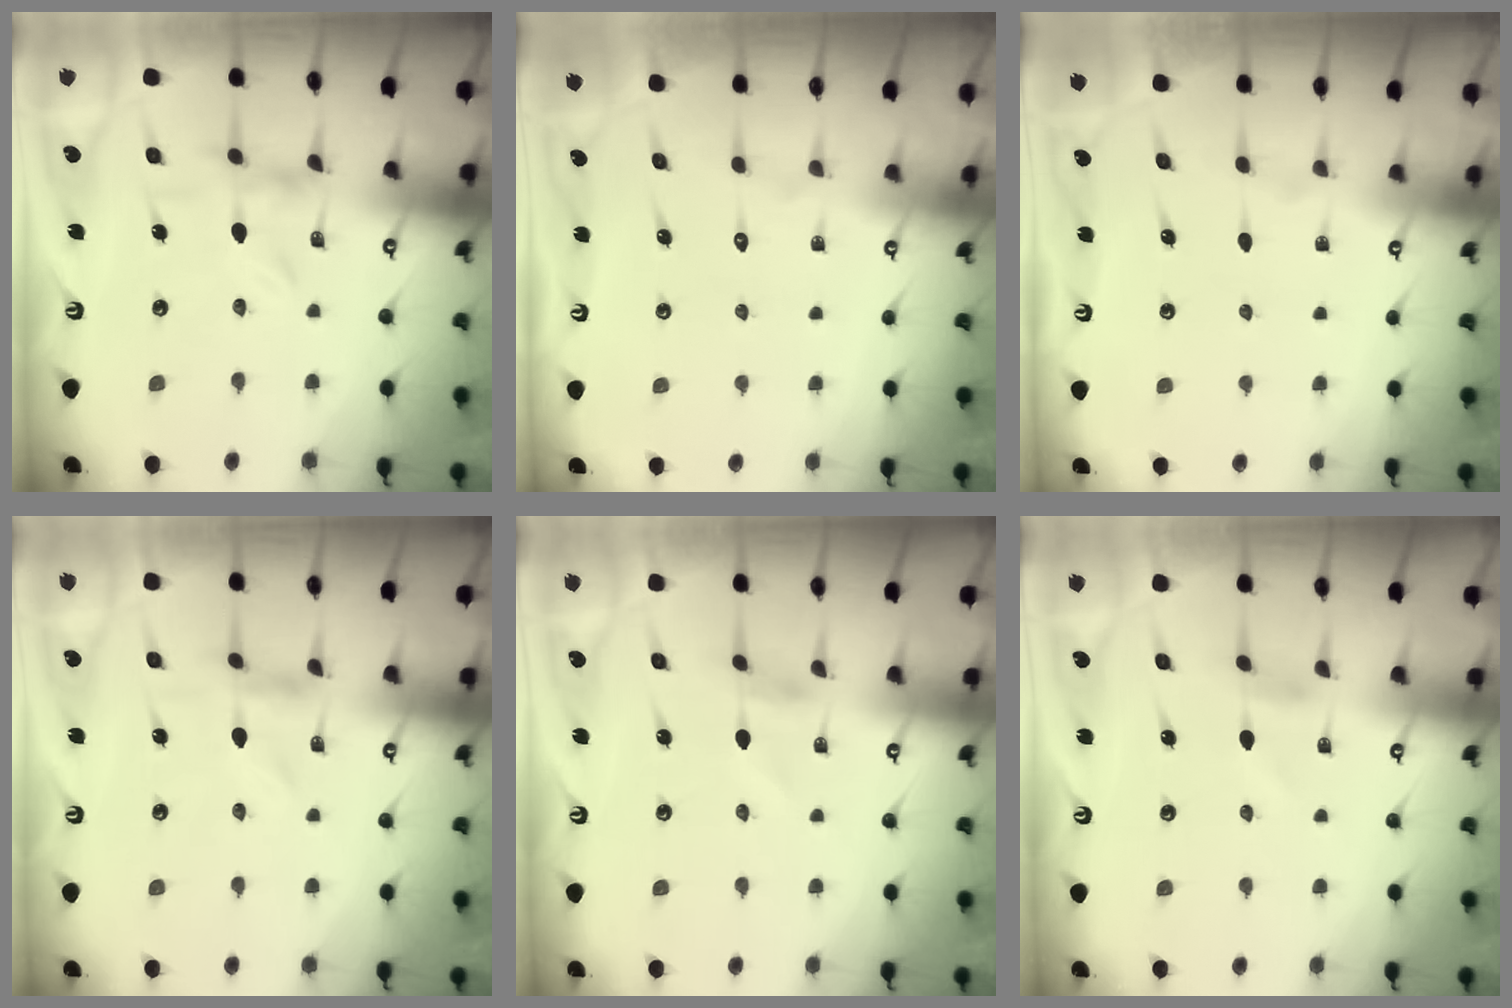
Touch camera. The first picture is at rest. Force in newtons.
{"total": 1.5, "press": 1.5, "slide": 0.1}
{"total": 1.8, "press": 1.7, "slide": 0.1}
{"total": 0.0}
{"total": 0.7, "press": 0.7, "slide": 0.2}
{"total": 1.1, "press": 1.1, "slide": 0.1}